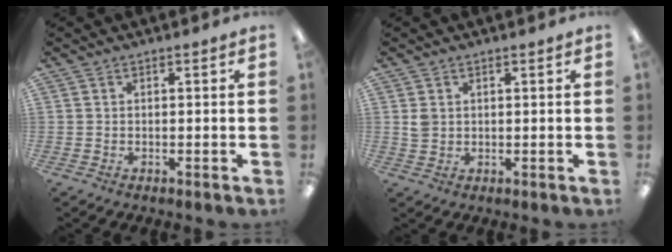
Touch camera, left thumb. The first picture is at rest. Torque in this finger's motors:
{"motor_torque": [0.26, 0.44, 0.06, 0.10, 0.00]}